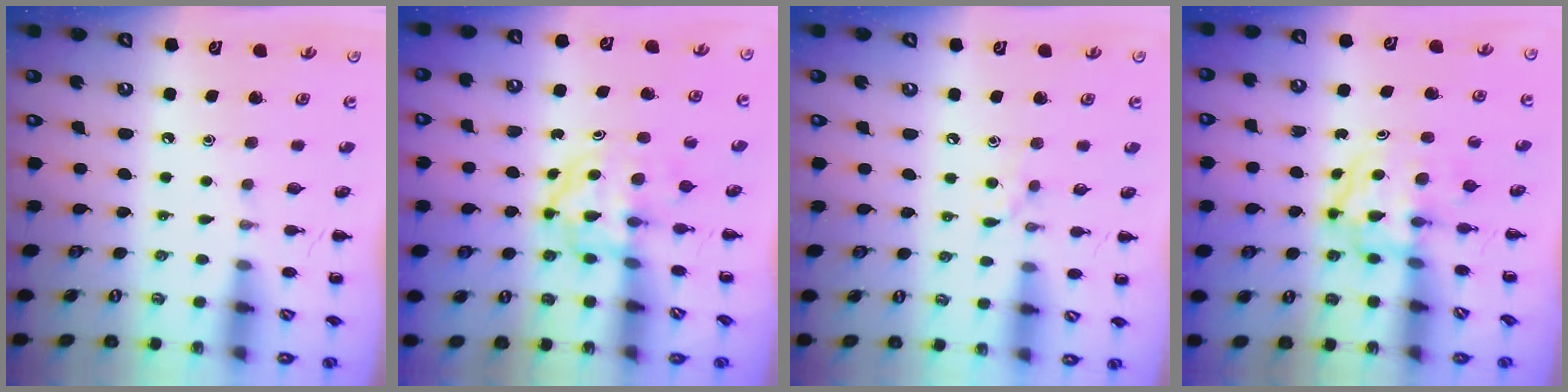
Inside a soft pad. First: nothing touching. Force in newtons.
{"total": 3.9, "press": 3.9, "slide": 0.4}
{"total": 4.9, "press": 4.5, "slide": 1.8}
{"total": 3.9, "press": 3.9, "slide": 0.5}